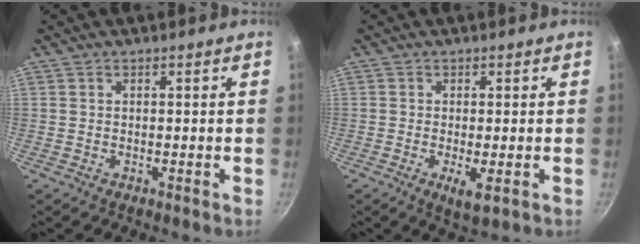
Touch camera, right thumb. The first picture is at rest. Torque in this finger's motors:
{"motor_torque": [0.08, -0.03, 0.05, -0.08, 0.01]}